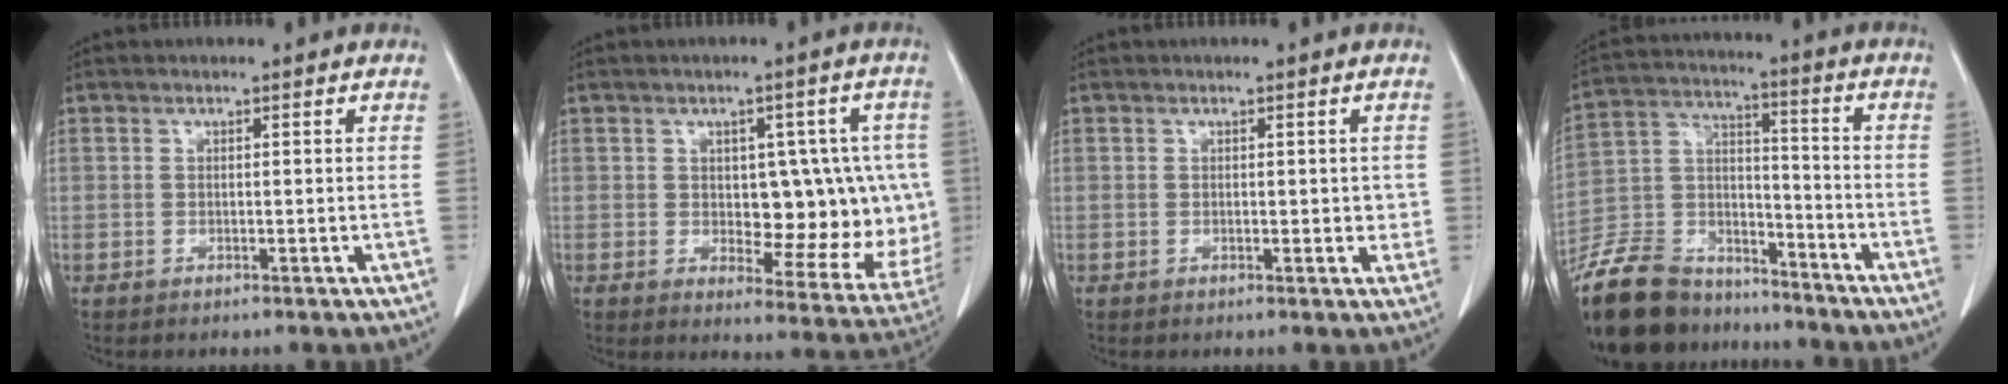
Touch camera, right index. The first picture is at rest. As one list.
[{"total": 13.3, "force": [0.3, 6.7, 11.5], "torque": [-0.124, 0.013, 0.018]}, {"total": 2.4, "force": [0.0, 1.5, 1.9], "torque": [-0.015, 0.004, 0.001]}, {"total": 17.1, "force": [-14.8, 7.1, 4.8], "torque": [-0.109, 0.031, -0.262]}]